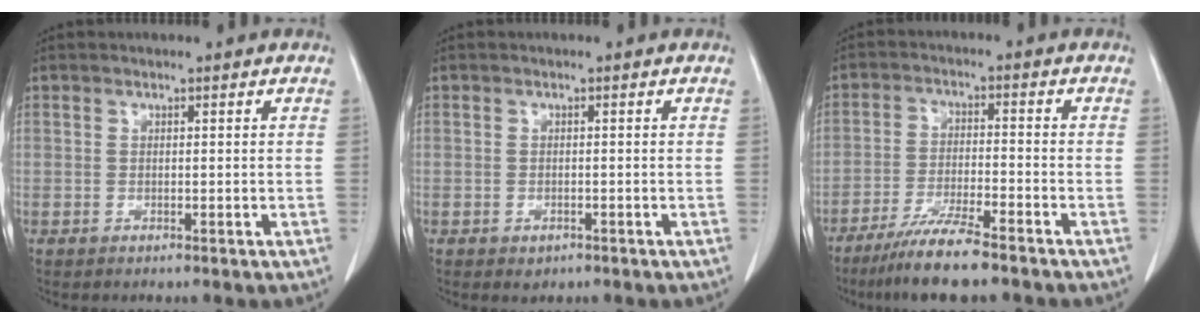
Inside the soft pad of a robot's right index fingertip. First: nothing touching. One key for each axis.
{"total": 1.2, "fx": -0.6, "fy": 0.9, "fz": 0.6, "tx": -0.009, "ty": 0.000, "tz": 0.000}
{"total": 8.8, "fx": -7.0, "fy": 0.3, "fz": 5.4, "tx": -0.096, "ty": -0.025, "tz": -0.122}